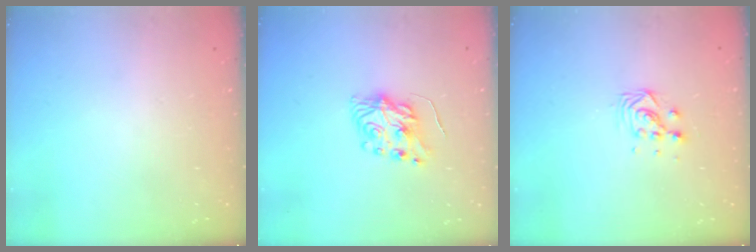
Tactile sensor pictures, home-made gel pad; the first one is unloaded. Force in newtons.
{"total": 7.5, "press": 7.5, "slide": 0.7}
{"total": 3.7, "press": 3.7, "slide": 0.1}